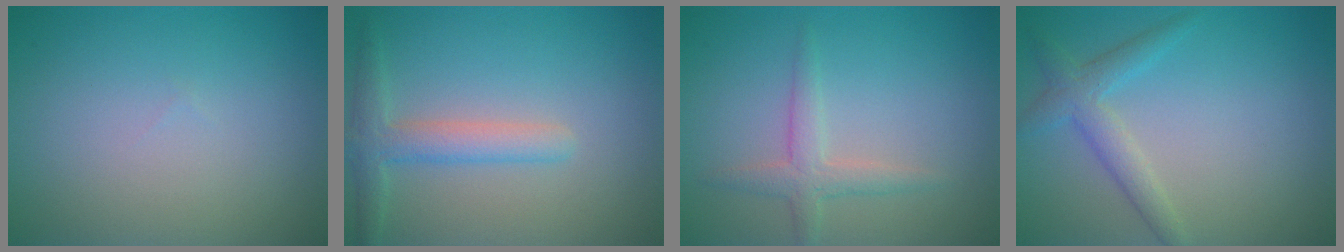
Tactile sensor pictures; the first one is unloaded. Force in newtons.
{"total": 3.1, "press": 3.0, "slide": 0.3}
{"total": 2.1, "press": 2.1, "slide": 0.1}
{"total": 2.7, "press": 2.7, "slide": 0.1}